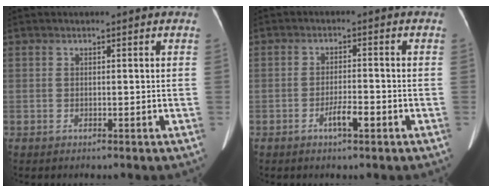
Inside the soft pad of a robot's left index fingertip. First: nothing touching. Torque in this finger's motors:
{"motor_torque": [0.47, 0.33, 0.08, 0.06]}